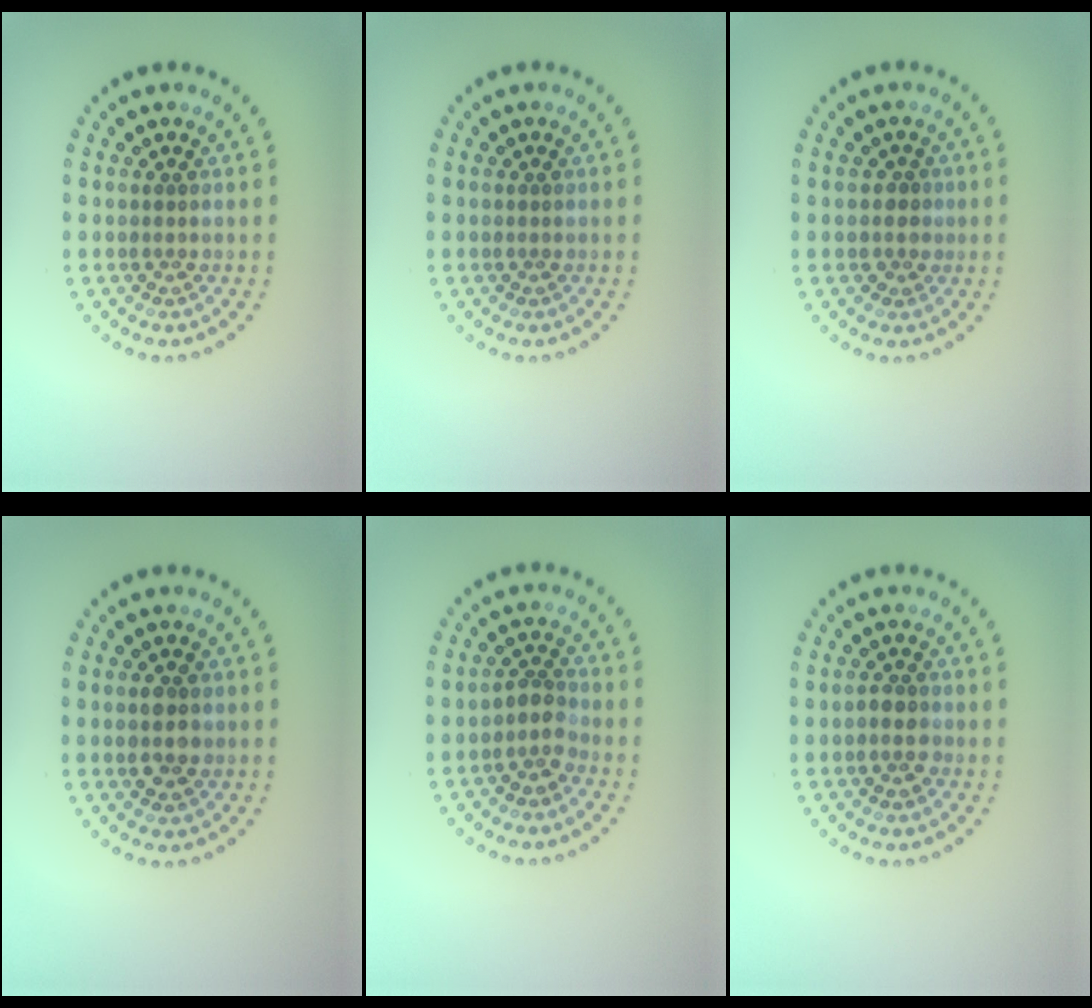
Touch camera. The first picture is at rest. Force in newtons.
{"total": 0.0}
{"total": 1.1, "press": 0.8, "slide": 0.8}
{"total": 2.0, "press": 2.0, "slide": 0.1}
{"total": 2.0, "press": 1.6, "slide": 1.3}
{"total": 1.7, "press": 1.6, "slide": 0.7}